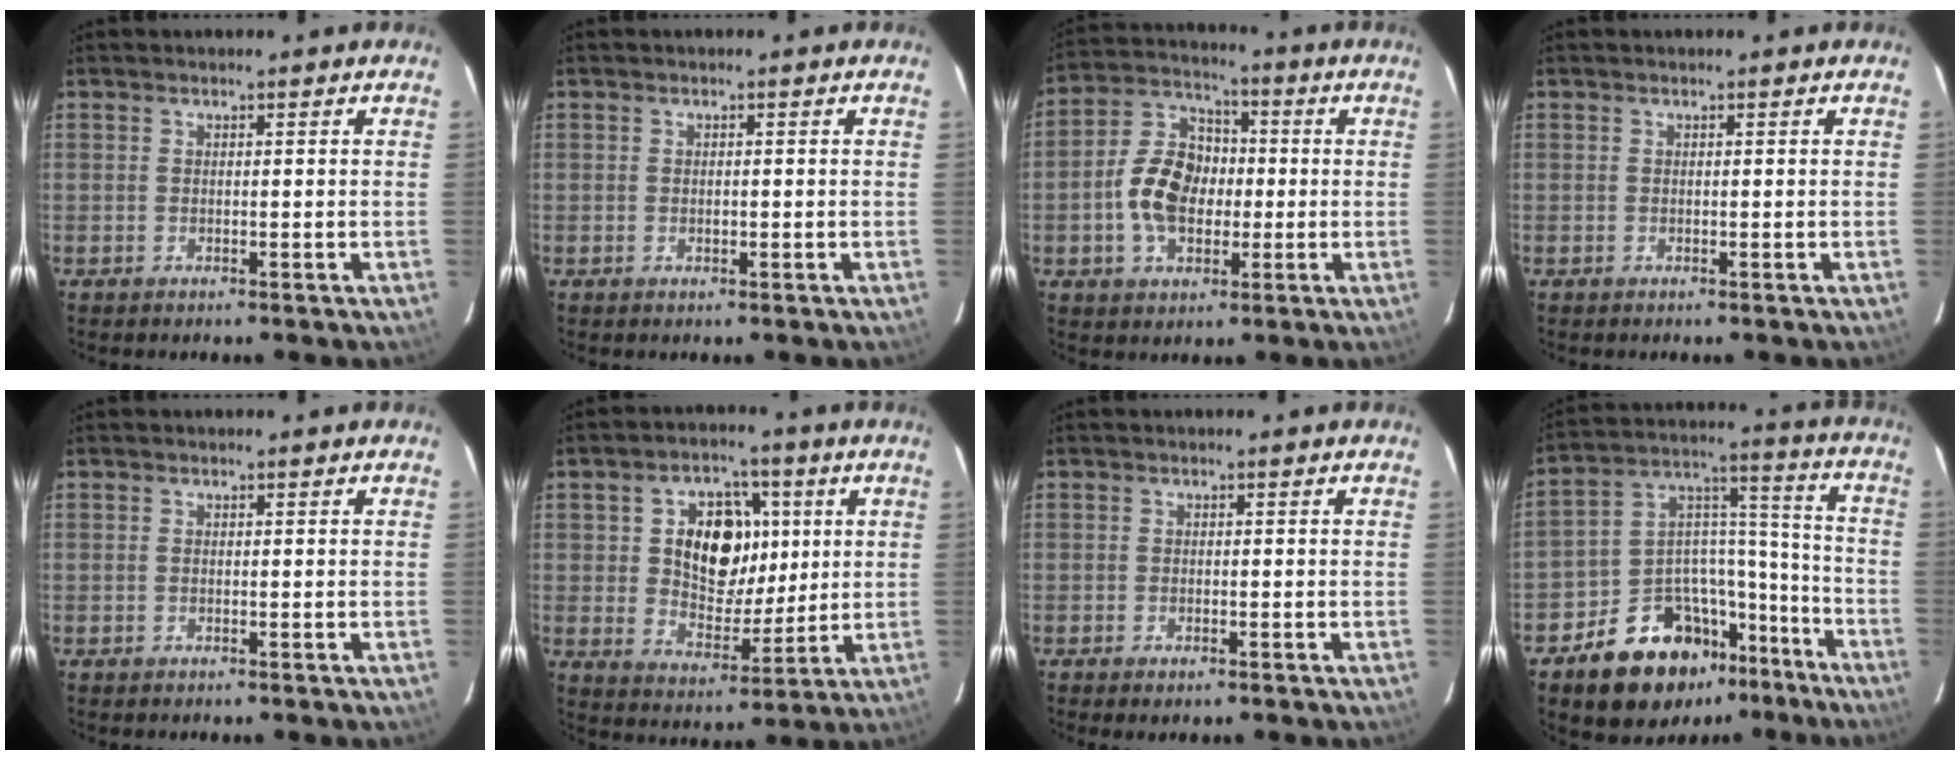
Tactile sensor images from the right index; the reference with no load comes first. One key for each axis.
{"total": 0.8, "fx": -0.1, "fy": 0.6, "fz": 0.5, "tx": -0.008, "ty": 0.003, "tz": 0.001}
{"total": 11.9, "fx": -1.7, "fy": 8.3, "fz": 8.3, "tx": -0.166, "ty": 0.028, "tz": -0.028}
{"total": 0.0}
{"total": 0.0}
{"total": 12.8, "fx": 2.9, "fy": 9.1, "fz": 8.5, "tx": -0.157, "ty": 0.012, "tz": 0.056}
{"total": 1.4, "fx": -1.0, "fy": 0.6, "fz": 0.7, "tx": -0.016, "ty": -0.005, "tz": -0.017}
{"total": 18.9, "fx": -13.0, "fy": 11.1, "fz": 7.9, "tx": -0.151, "ty": 0.063, "tz": -0.186}